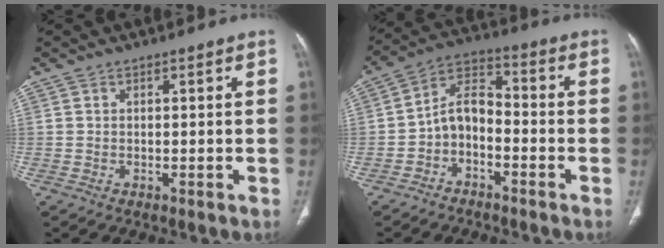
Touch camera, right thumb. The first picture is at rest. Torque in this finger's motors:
{"motor_torque": [0.05, 0.21, 0.15, 0.45, 0.12]}